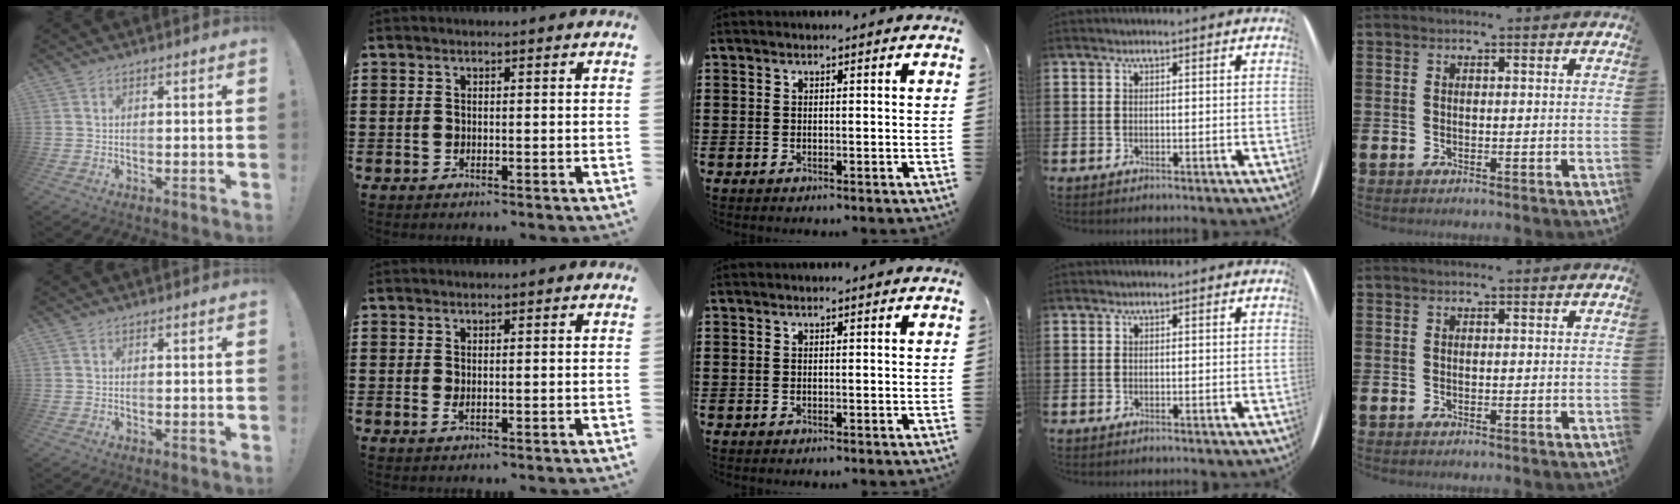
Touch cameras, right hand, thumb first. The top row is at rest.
{"index": {"total": 0.7, "force": [0.2, 0.1, 0.7], "torque": [-0.014, -0.001, 0.004]}}